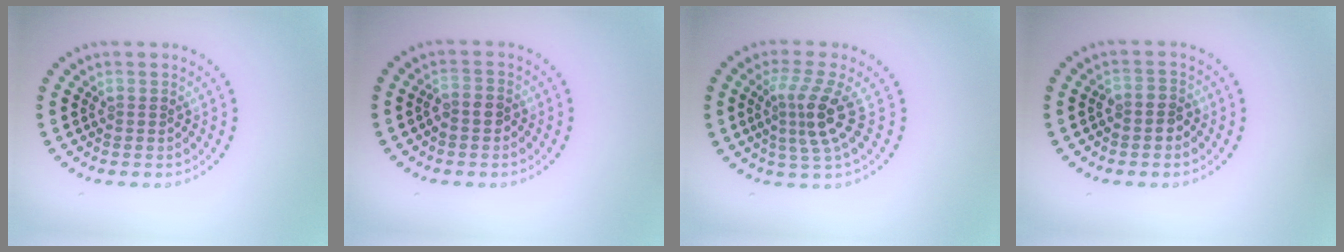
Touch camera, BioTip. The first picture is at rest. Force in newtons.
{"total": 1.2, "press": 0.9, "slide": 0.7}
{"total": 3.7, "press": 2.6, "slide": 2.6}
{"total": 1.3, "press": 1.1, "slide": 0.7}